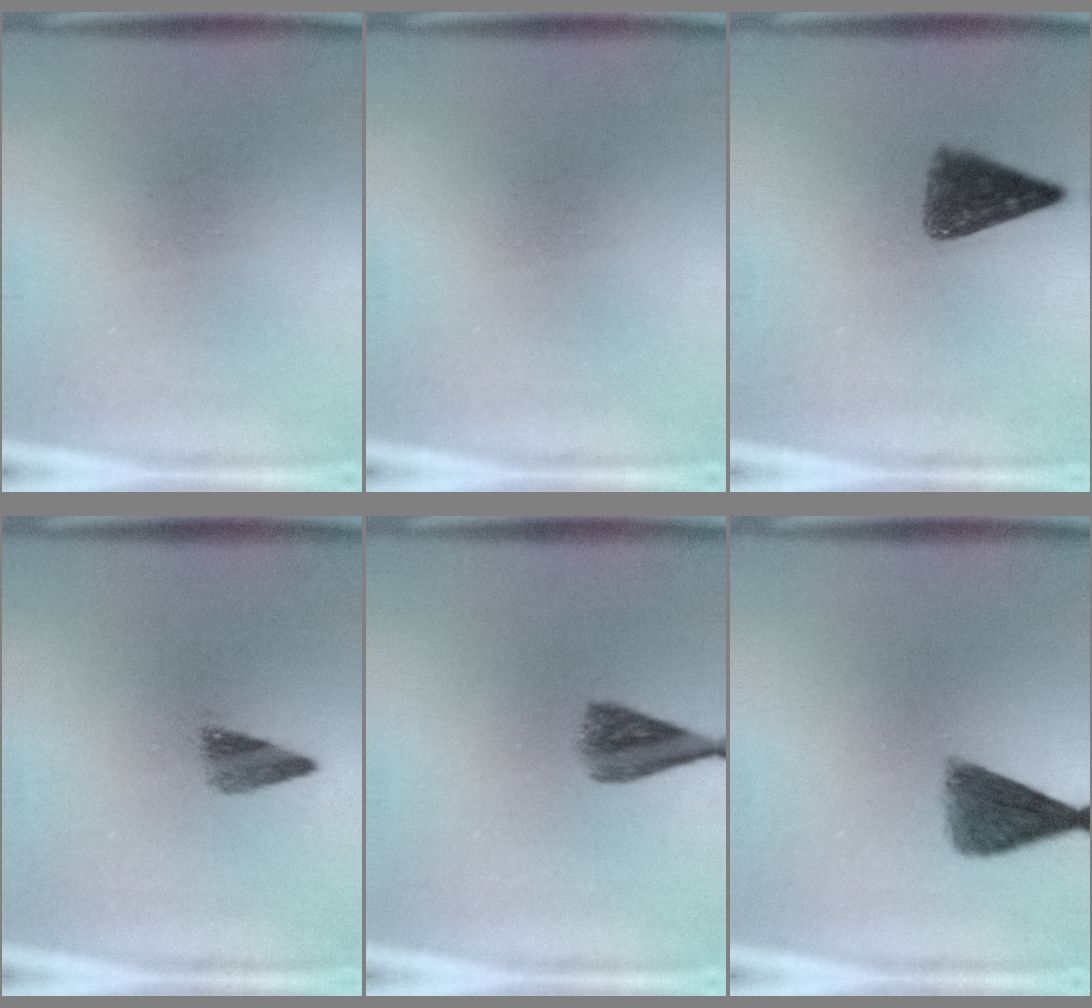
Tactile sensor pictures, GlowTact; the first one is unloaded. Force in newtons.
{"total": 0.0}
{"total": 6.2}
{"total": 2.9}
{"total": 5.0}
{"total": 5.8}